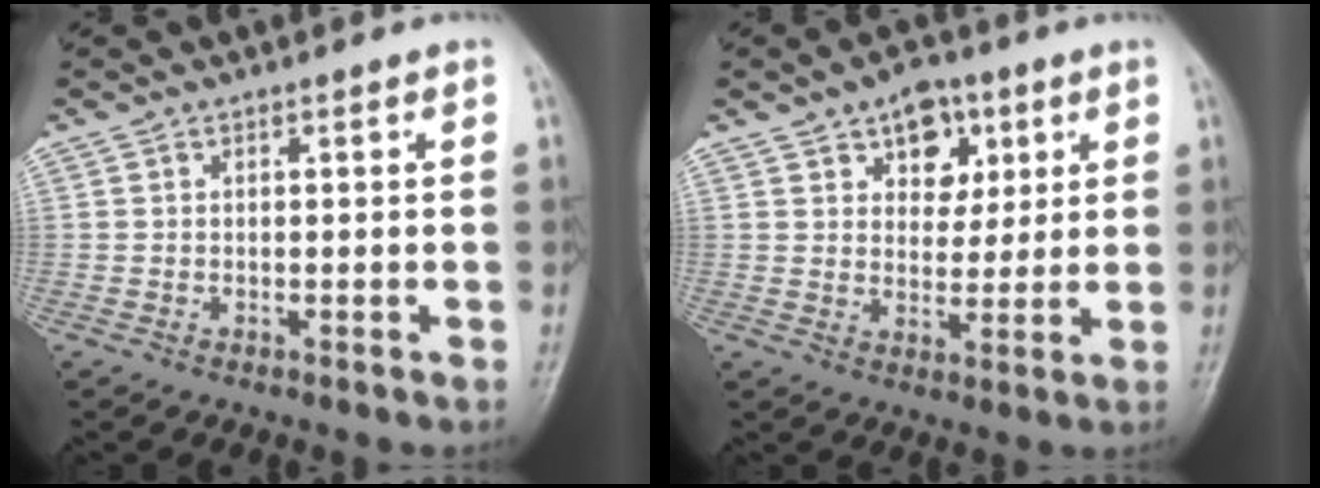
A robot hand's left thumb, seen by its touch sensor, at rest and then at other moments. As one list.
[{"total": 8.5, "force": [4.0, 5.7, 4.9], "torque": [-0.031, -0.013, 0.056]}]